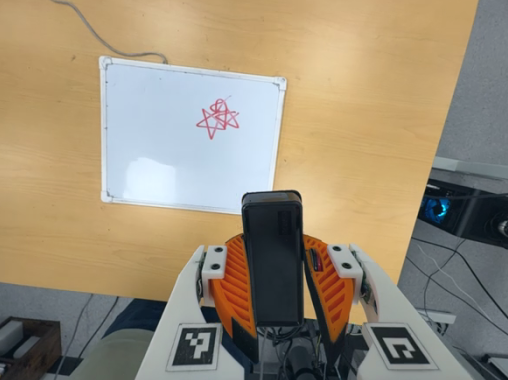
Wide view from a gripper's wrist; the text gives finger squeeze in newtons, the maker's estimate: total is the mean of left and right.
{"total": 9.8, "left": 8.2, "right": 11.4}